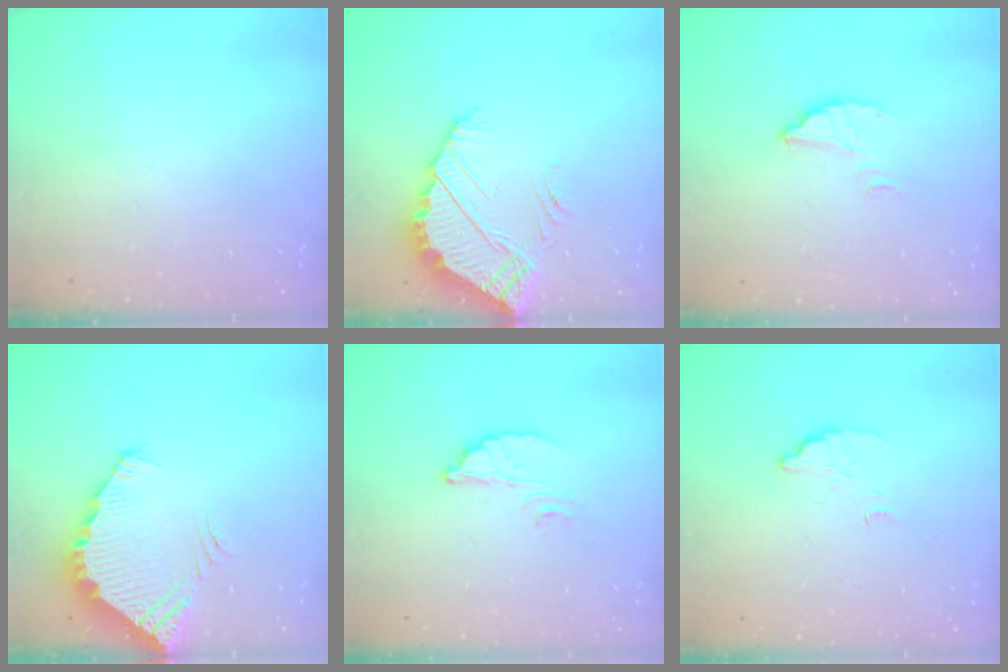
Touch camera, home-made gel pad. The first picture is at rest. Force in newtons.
{"total": 4.7, "press": 4.7, "slide": 0.4}
{"total": 2.6, "press": 2.6, "slide": 0.2}
{"total": 3.9, "press": 3.9, "slide": 0.3}
{"total": 3.6, "press": 3.6, "slide": 0.2}
{"total": 3.6, "press": 3.6, "slide": 0.1}